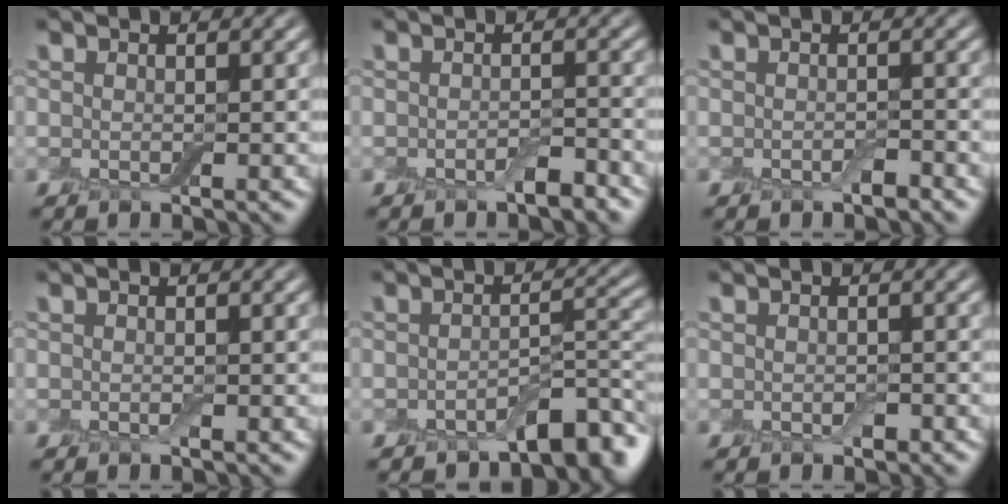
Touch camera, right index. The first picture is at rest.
{"total": 1.7, "force": [-1.2, 0.5, 1.1], "torque": [-0.017, 0.003, -0.020]}
{"total": 1.0, "force": [-0.7, 0.4, 0.7], "torque": [-0.011, -0.001, -0.012]}
{"total": 0.0}
{"total": 4.9, "force": [-3.5, 1.8, 2.9], "torque": [-0.027, 0.004, -0.055]}
{"total": 0.8, "force": [-0.4, 0.4, 0.5], "torque": [-0.007, 0.000, -0.006]}